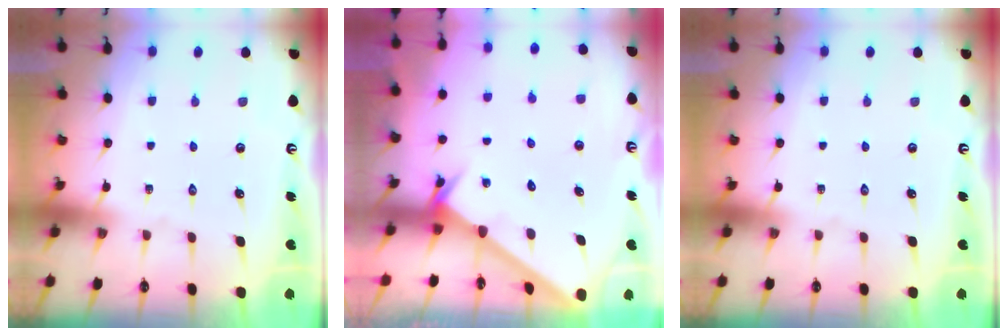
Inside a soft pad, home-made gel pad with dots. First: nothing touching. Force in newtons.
{"total": 2.6, "press": 2.6, "slide": 0.1}
{"total": 0.0}